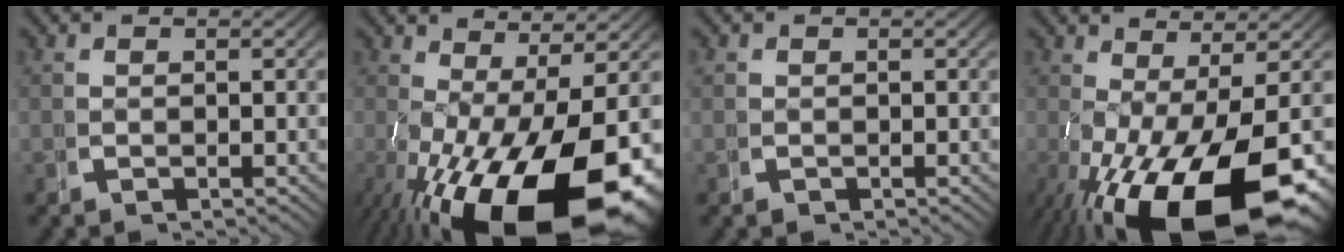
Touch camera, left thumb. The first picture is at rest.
{"total": 15.9, "force": [-3.8, 8.3, 13.0], "torque": [-0.229, -0.068, -0.018]}
{"total": 0.6, "force": [-0.1, 0.6, 0.0], "torque": [-0.004, -0.008, 0.001]}
{"total": 14.0, "force": [-3.5, 7.2, 11.5], "torque": [-0.209, -0.062, -0.015]}